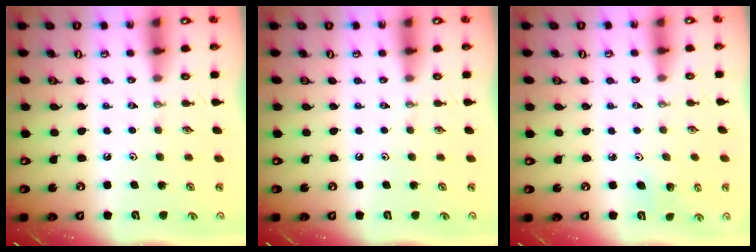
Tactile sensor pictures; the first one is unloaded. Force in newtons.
{"total": 0.0}
{"total": 3.4, "press": 3.4, "slide": 0.3}